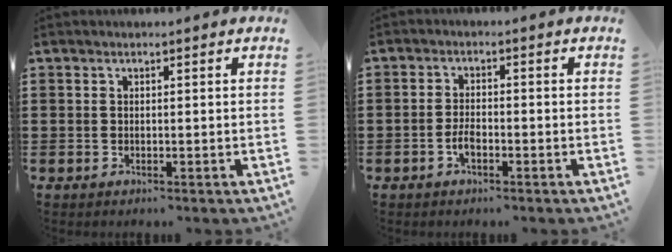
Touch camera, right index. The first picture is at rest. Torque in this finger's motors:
{"motor_torque": [2.14, 0.00, 0.22, 0.01]}